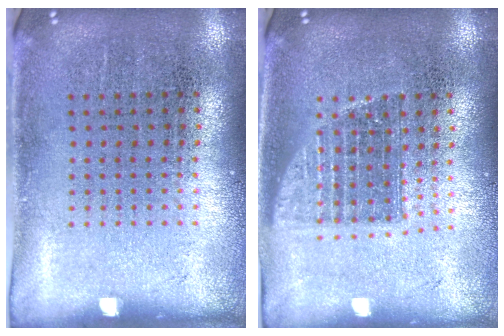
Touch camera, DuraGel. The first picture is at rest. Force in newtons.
{"total": 1.3, "press": 1.1, "slide": 0.7}